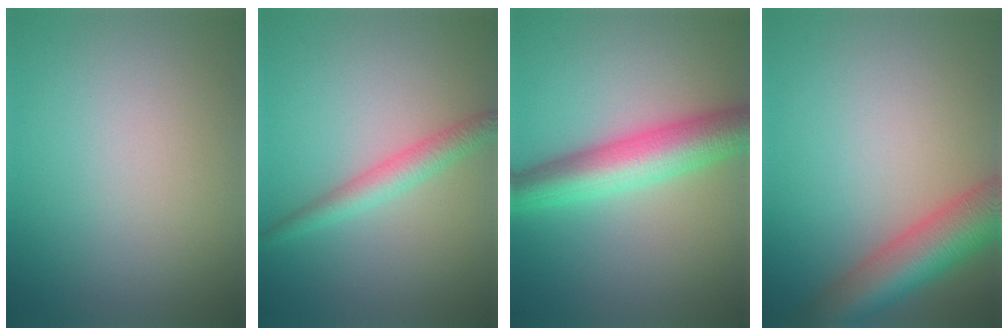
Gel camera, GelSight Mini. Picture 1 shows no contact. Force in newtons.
{"total": 2.7, "press": 2.7, "slide": 0.1}
{"total": 6.8, "press": 6.8, "slide": 0.0}
{"total": 7.9, "press": 7.9, "slide": 0.4}